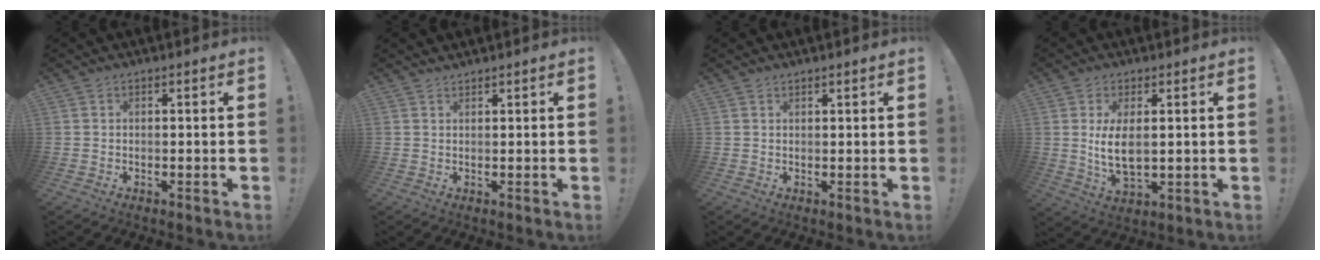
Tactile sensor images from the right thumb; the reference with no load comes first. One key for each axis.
{"total": 1.2, "fx": 1.2, "fy": 0.0, "fz": 0.0, "tx": 0.008, "ty": -0.005, "tz": 0.021}
{"total": 0.9, "fx": 0.8, "fy": 0.0, "fz": 0.2, "tx": 0.002, "ty": -0.003, "tz": 0.014}
{"total": 7.7, "fx": 1.3, "fy": 3.3, "fz": 6.8, "tx": -0.129, "ty": -0.020, "tz": 0.020}